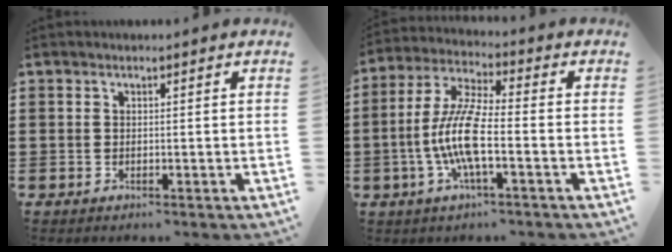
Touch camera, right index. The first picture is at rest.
{"total": 9.3, "force": [-2.3, 2.2, 8.8], "torque": [-0.202, -0.015, -0.053]}